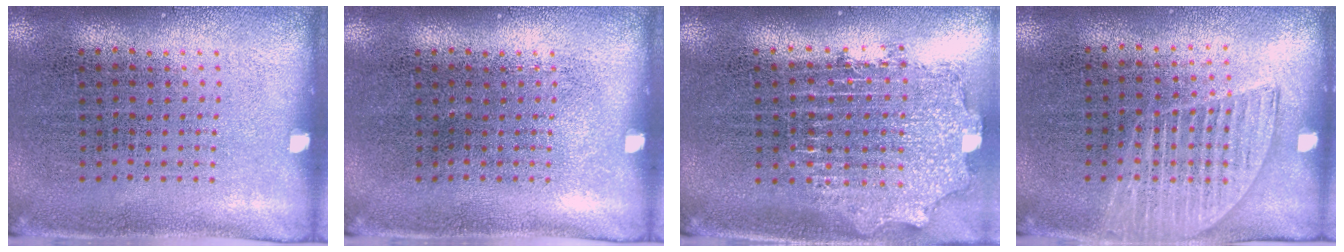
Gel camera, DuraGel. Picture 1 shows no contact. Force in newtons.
{"total": 0.0}
{"total": 2.1, "press": 1.7, "slide": 1.3}
{"total": 1.3, "press": 1.2, "slide": 0.6}